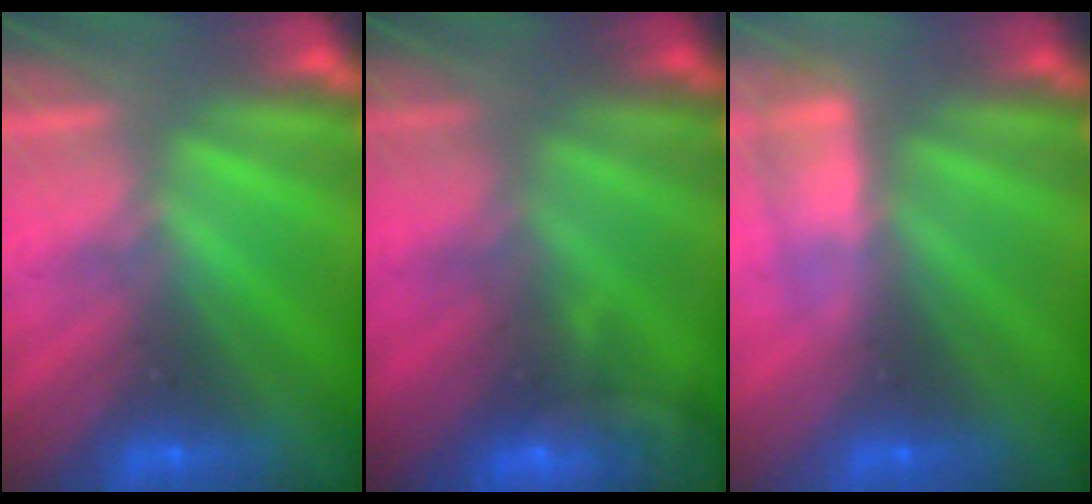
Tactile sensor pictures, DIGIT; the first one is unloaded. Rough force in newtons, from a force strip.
{"total": 4.6}
{"total": 3.0}